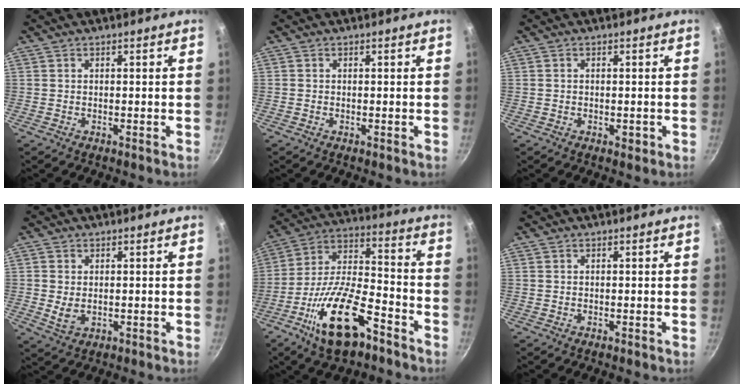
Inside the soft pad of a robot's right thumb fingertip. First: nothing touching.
{"total": 0.0}
{"total": 1.4, "force": [-0.4, 1.0, 1.0], "torque": [-0.011, 0.002, -0.007]}
{"total": 3.9, "force": [0.0, 2.8, 2.7], "torque": [-0.053, -0.009, 0.007]}
{"total": 19.2, "force": [-10.0, 7.7, 14.4], "torque": [-0.251, 0.049, -0.190]}
{"total": 0.0}